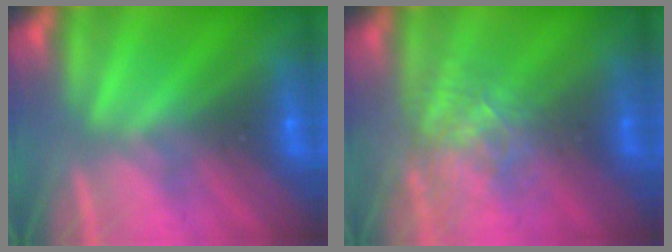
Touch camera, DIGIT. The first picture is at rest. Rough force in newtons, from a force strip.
{"total": 2.6}